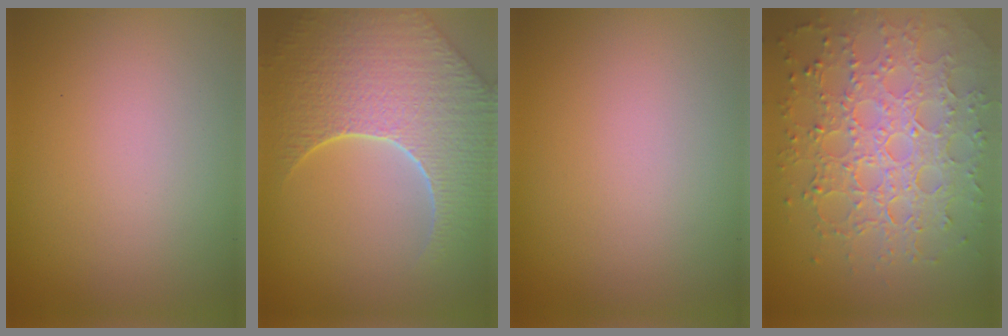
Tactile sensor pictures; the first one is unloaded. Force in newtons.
{"total": 8.6, "press": 6.2, "slide": 6.0}
{"total": 0.0}
{"total": 7.7, "press": 5.7, "slide": 5.1}